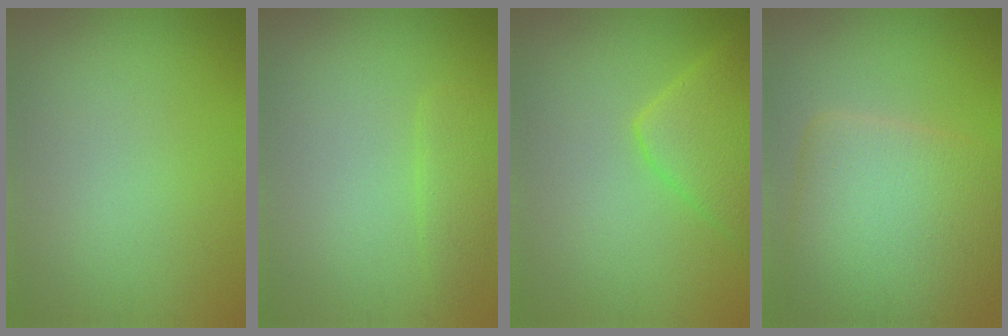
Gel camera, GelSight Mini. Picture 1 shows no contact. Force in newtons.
{"total": 1.8, "press": 1.8, "slide": 0.2}
{"total": 5.2, "press": 5.2, "slide": 0.4}
{"total": 9.7, "press": 9.7, "slide": 0.8}